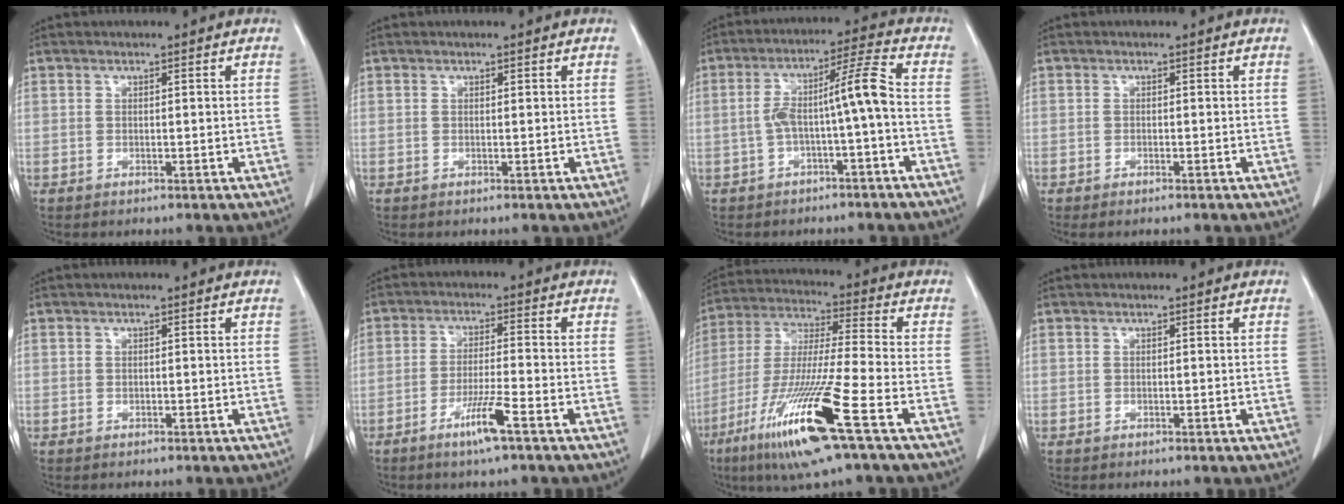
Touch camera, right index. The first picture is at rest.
{"total": 0.0}
{"total": 7.8, "force": [-1.5, -0.1, 7.7], "torque": [-0.135, 0.034, -0.022]}
{"total": 0.9, "force": [-0.7, 0.1, 0.5], "torque": [-0.012, -0.002, -0.009]}
{"total": 0.0}
{"total": 6.0, "force": [-3.4, -0.4, 4.9], "torque": [-0.091, -0.010, -0.065]}
{"total": 17.8, "force": [-8.6, -0.2, 15.6], "torque": [-0.335, -0.043, -0.165]}
{"total": 0.0}